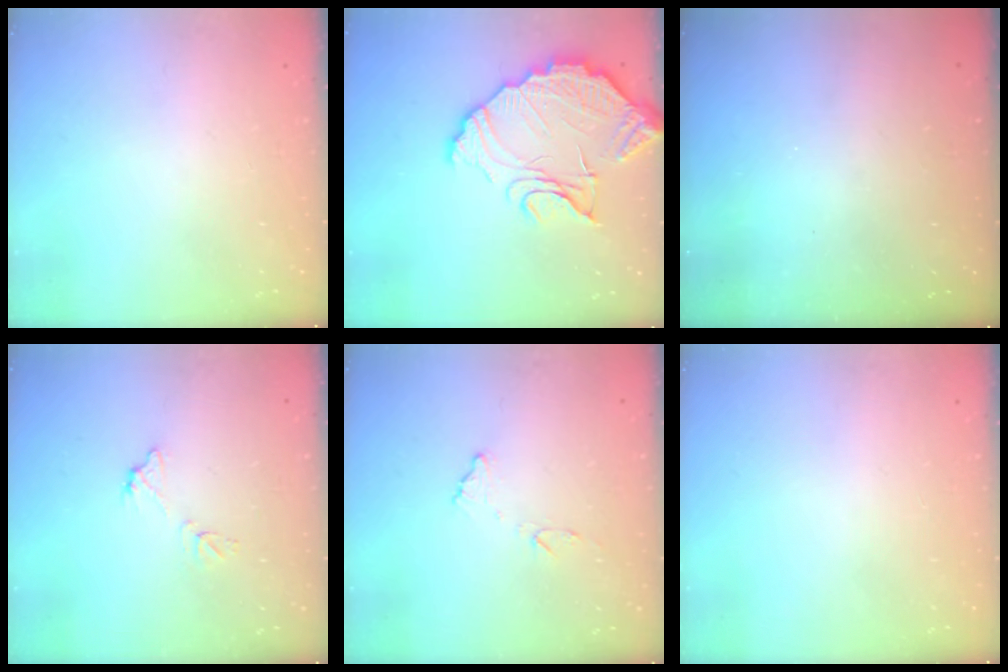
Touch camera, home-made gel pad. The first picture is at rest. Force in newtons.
{"total": 14.8, "press": 14.7, "slide": 1.3}
{"total": 3.0, "press": 3.0, "slide": 0.1}
{"total": 7.1, "press": 7.1, "slide": 0.5}
{"total": 7.6, "press": 7.5, "slide": 0.5}
{"total": 0.0}